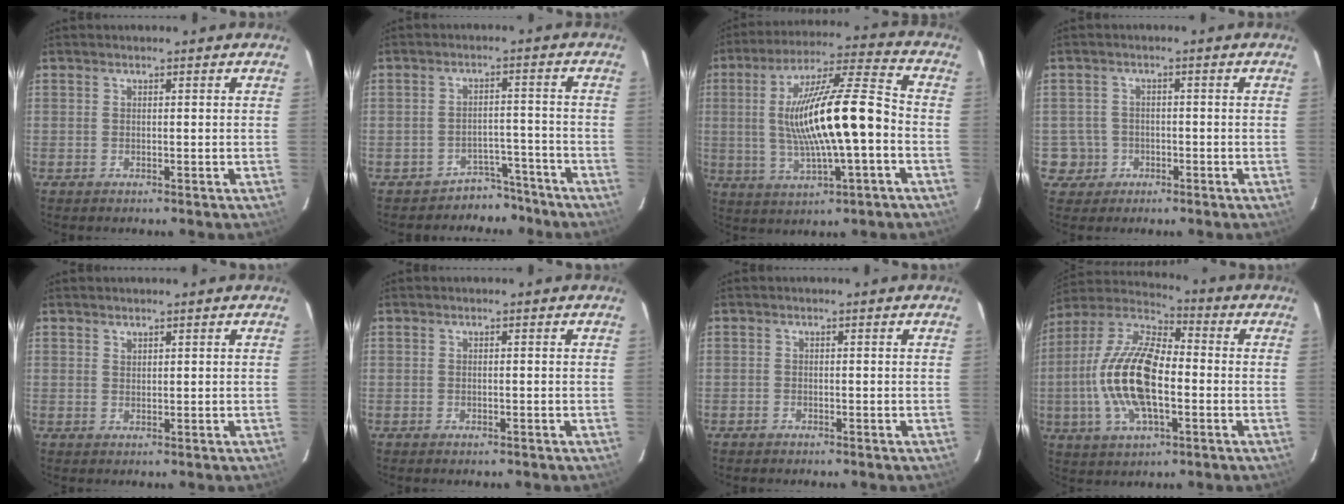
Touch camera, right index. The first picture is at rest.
{"total": 5.9, "force": [-5.0, 3.2, -0.4], "torque": [0.011, 0.030, -0.066]}
{"total": 17.9, "force": [-1.7, 2.8, 17.6], "torque": [-0.319, 0.007, -0.022]}
{"total": 4.5, "force": [-1.4, 4.3, 0.0], "torque": [-0.006, 0.023, -0.021]}
{"total": 0.8, "force": [0.7, 0.3, 0.1], "torque": [-0.001, 0.002, 0.015]}
{"total": 0.7, "force": [-0.5, 0.3, 0.3], "torque": [-0.006, 0.000, -0.009]}
{"total": 0.9, "force": [-0.7, 0.5, 0.0], "torque": [-0.004, 0.003, -0.013]}
{"total": 18.3, "force": [-2.7, 8.0, 16.2], "torque": [-0.333, 0.005, -0.059]}